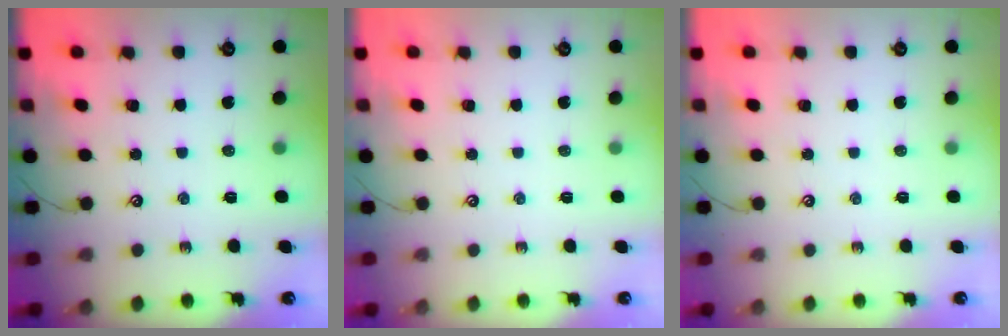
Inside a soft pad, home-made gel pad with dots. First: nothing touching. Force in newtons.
{"total": 0.0}
{"total": 0.0}